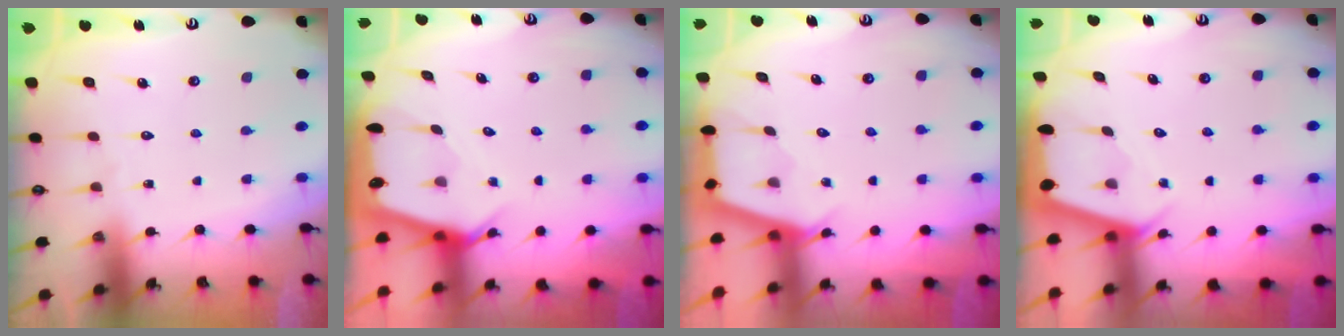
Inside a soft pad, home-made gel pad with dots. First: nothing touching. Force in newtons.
{"total": 3.1, "press": 3.1, "slide": 0.2}
{"total": 2.5, "press": 2.5, "slide": 0.3}
{"total": 2.4, "press": 2.4, "slide": 0.3}